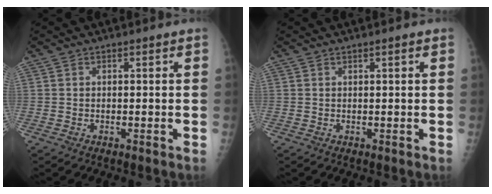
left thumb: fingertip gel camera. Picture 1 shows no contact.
{"total": 0.5, "force": [0.3, 0.0, 0.4], "torque": [-0.007, 0.001, 0.004]}